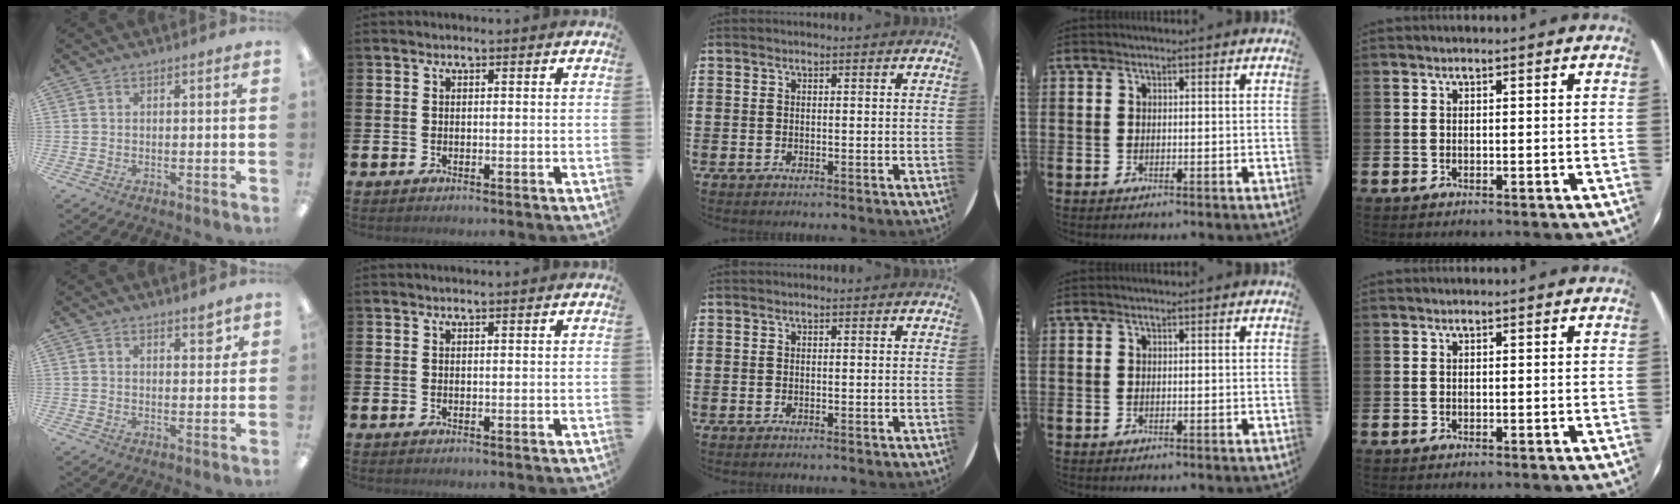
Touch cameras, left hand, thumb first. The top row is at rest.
{"thumb": {"total": 3.1, "force": [2.4, 1.2, 1.5], "torque": [-0.008, -0.013, 0.038]}, "index": {"total": 0.7, "force": [0.7, -0.1, 0.0], "torque": [0.000, 0.000, 0.012]}}